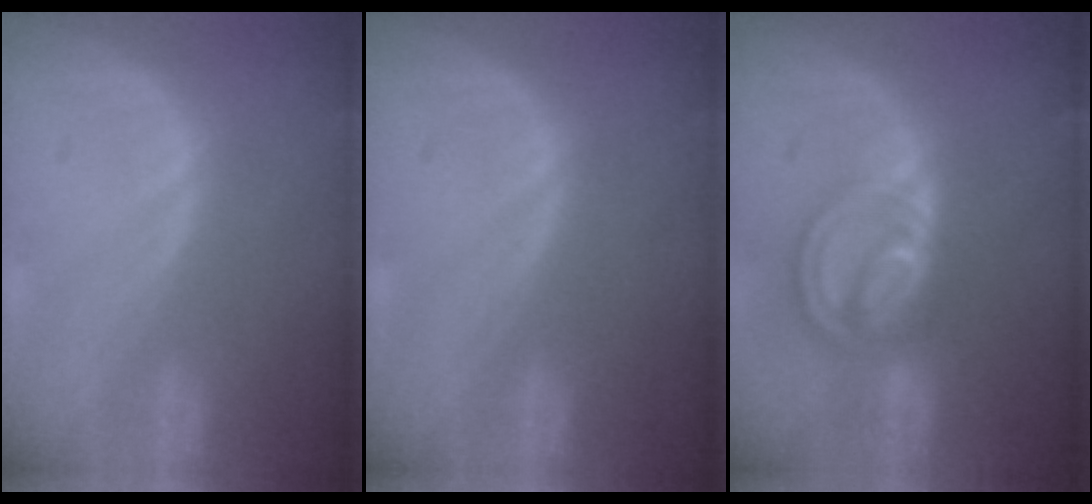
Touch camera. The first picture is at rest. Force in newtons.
{"total": 0.0}
{"total": 8.6, "press": 7.3, "slide": 4.6}